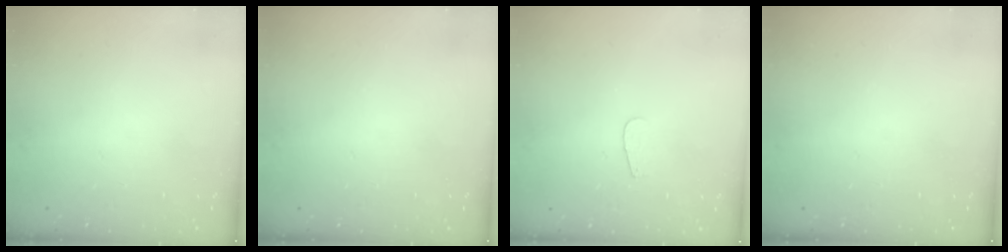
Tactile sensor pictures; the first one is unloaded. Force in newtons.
{"total": 0.0}
{"total": 3.7, "press": 3.7, "slide": 0.4}
{"total": 0.0}